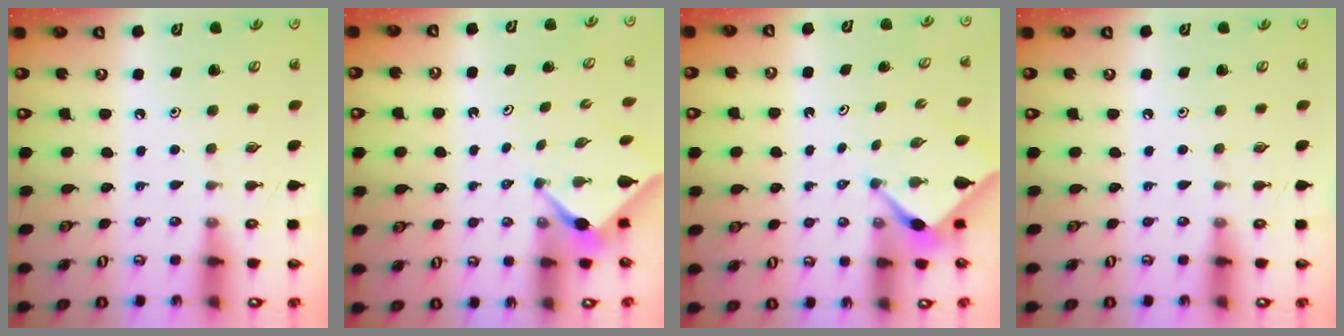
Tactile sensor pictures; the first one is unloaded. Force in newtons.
{"total": 2.4, "press": 2.4, "slide": 0.2}
{"total": 2.3, "press": 2.3, "slide": 0.3}
{"total": 0.0}